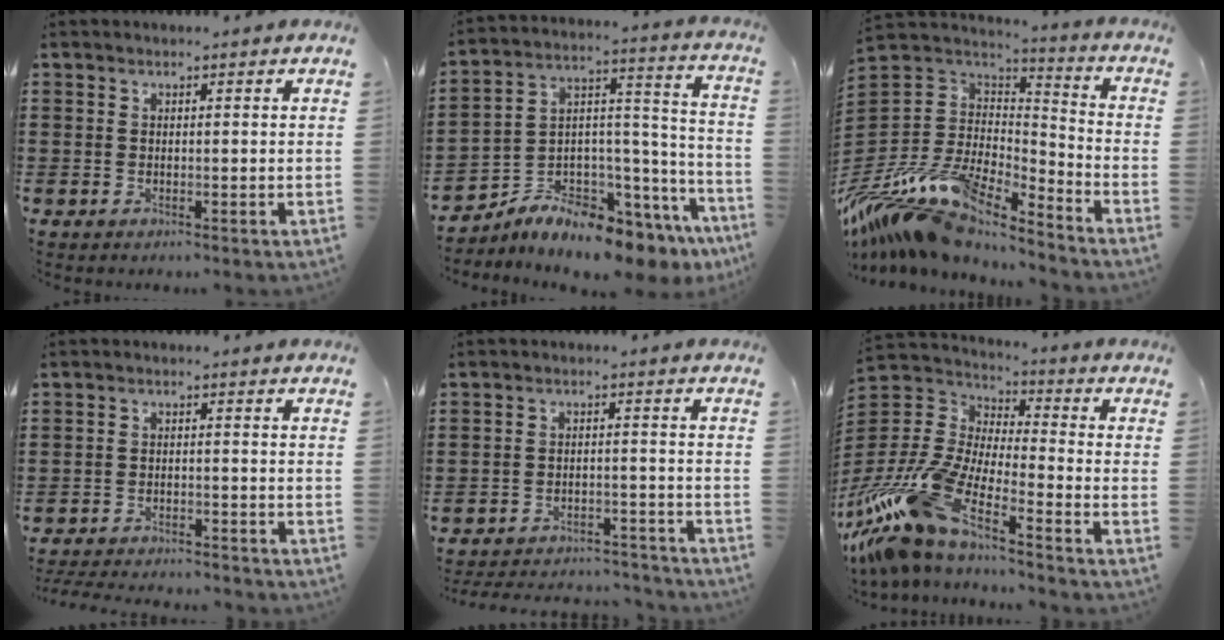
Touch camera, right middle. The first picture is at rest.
{"total": 7.1, "force": [-6.7, 1.5, 1.8], "torque": [-0.047, -0.010, -0.133]}
{"total": 14.4, "force": [-11.9, 4.2, 7.0], "torque": [-0.168, 0.024, -0.232]}
{"total": 3.1, "force": [-3.1, 0.1, 0.4], "torque": [-0.011, -0.001, -0.064]}
{"total": 3.9, "force": [-3.9, 0.3, 0.4], "torque": [-0.011, 0.001, -0.081]}
{"total": 13.7, "force": [-10.7, 3.5, 7.7], "torque": [-0.198, 0.001, -0.218]}